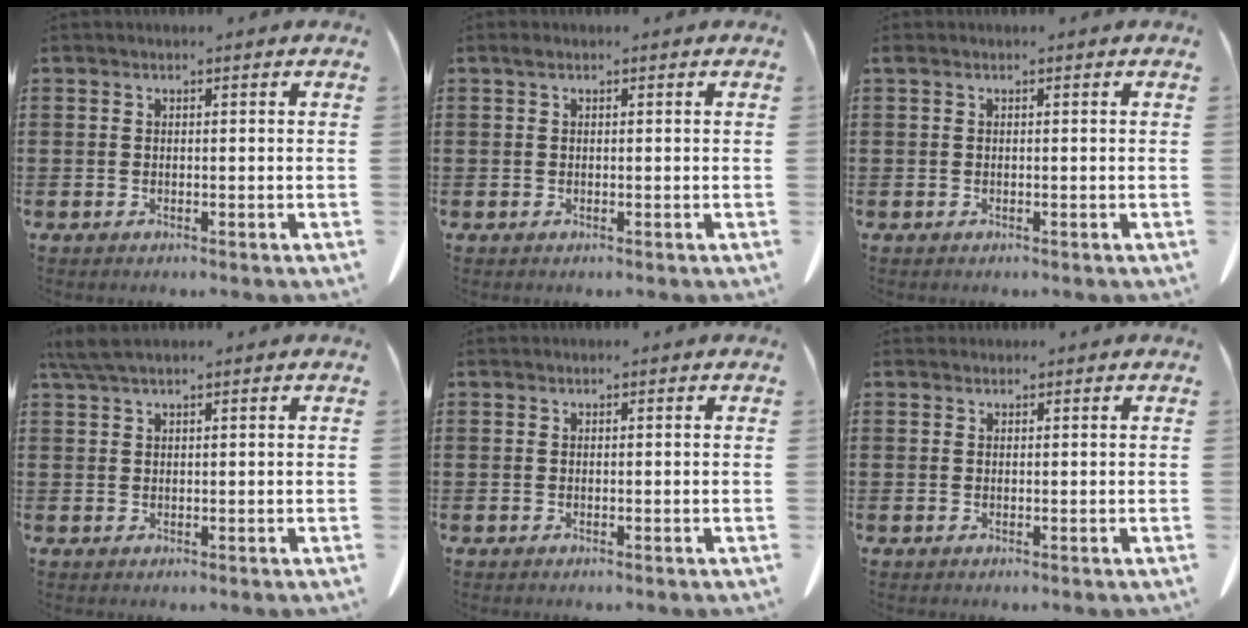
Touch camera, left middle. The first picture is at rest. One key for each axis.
{"total": 0.6, "fx": 0.3, "fy": 0.3, "fz": 0.4, "tx": -0.010, "ty": 0.001, "tz": 0.007}
{"total": 0.0}
{"total": 3.5, "fx": 2.5, "fy": 0.6, "fz": 2.4, "tx": -0.053, "ty": 0.000, "tz": 0.048}
{"total": 0.0}
{"total": 0.7, "fx": 0.7, "fy": 0.2, "fz": 0.0, "tx": -0.002, "ty": -0.001, "tz": 0.016}